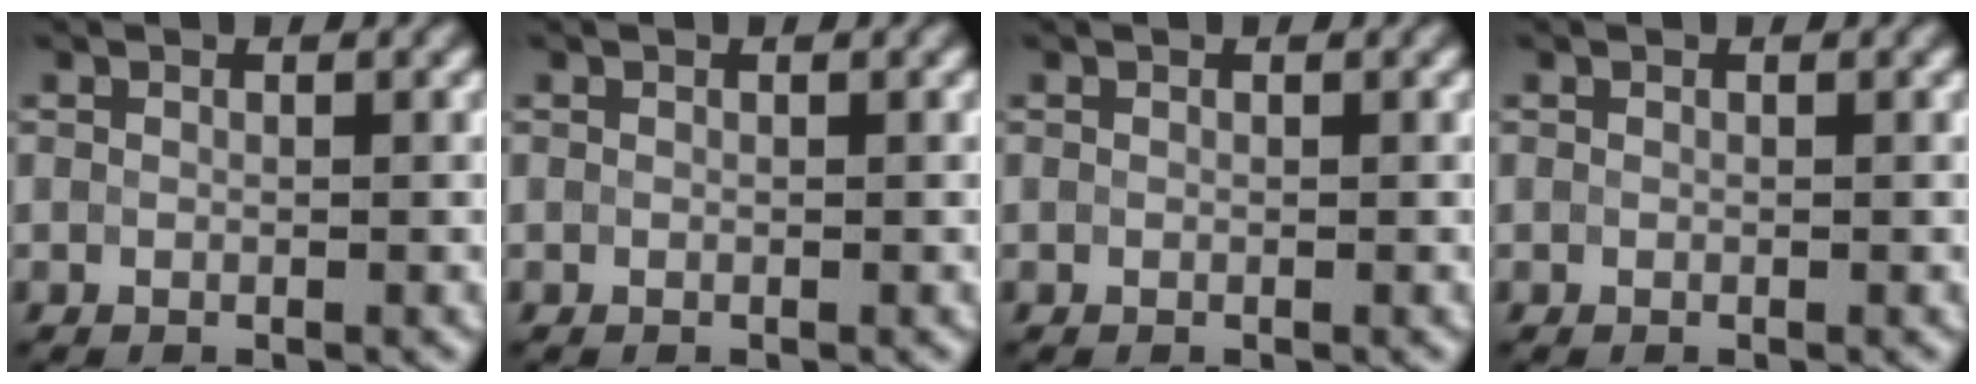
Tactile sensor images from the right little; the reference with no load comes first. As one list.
[{"total": 0.0}, {"total": 0.0}, {"total": 0.0}]